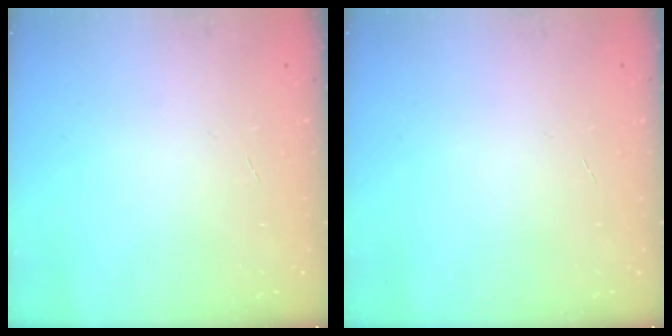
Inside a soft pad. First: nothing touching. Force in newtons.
{"total": 0.0}